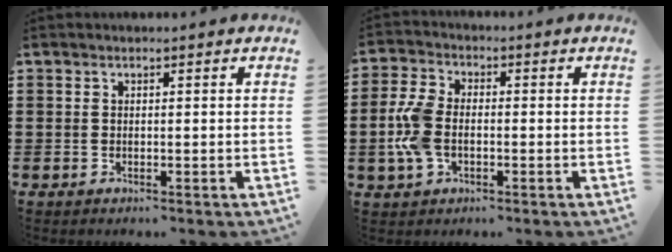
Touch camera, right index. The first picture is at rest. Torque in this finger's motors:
{"motor_torque": [1.78, 0.21, 0.81, 0.21]}